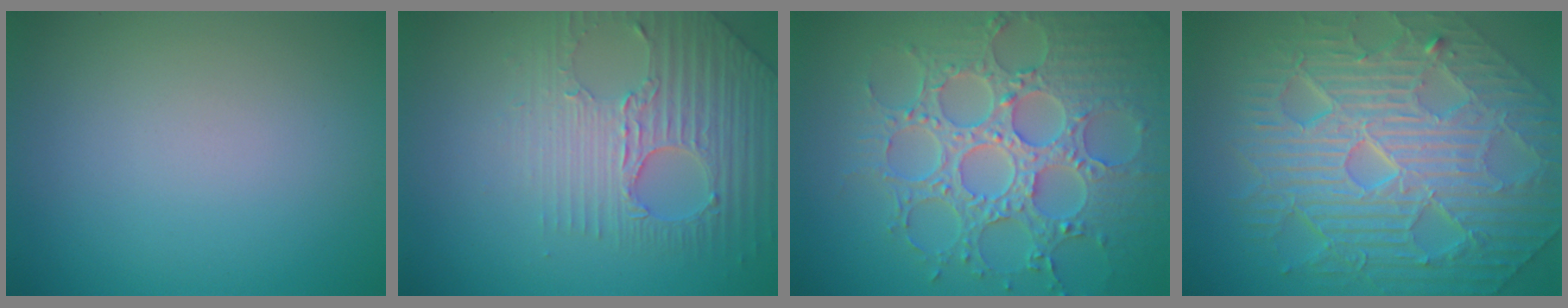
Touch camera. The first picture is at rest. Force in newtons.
{"total": 3.8, "press": 3.7, "slide": 1.0}
{"total": 8.3, "press": 6.5, "slide": 5.1}
{"total": 11.7, "press": 7.6, "slide": 8.9}